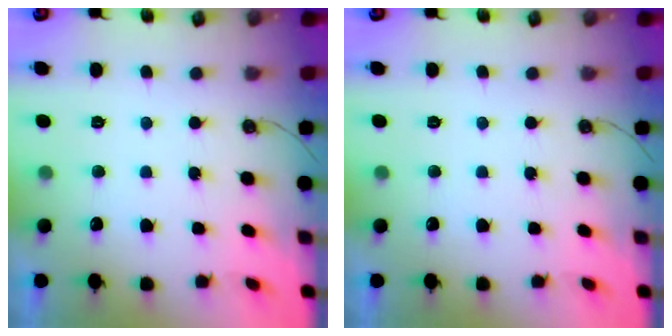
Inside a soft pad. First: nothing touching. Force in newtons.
{"total": 0.0}